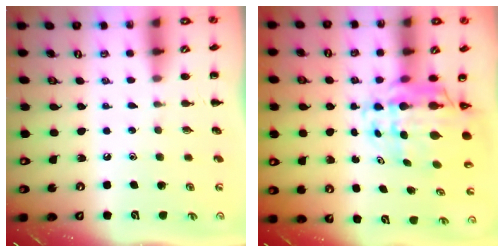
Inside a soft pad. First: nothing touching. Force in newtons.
{"total": 9.1, "press": 8.7, "slide": 2.7}